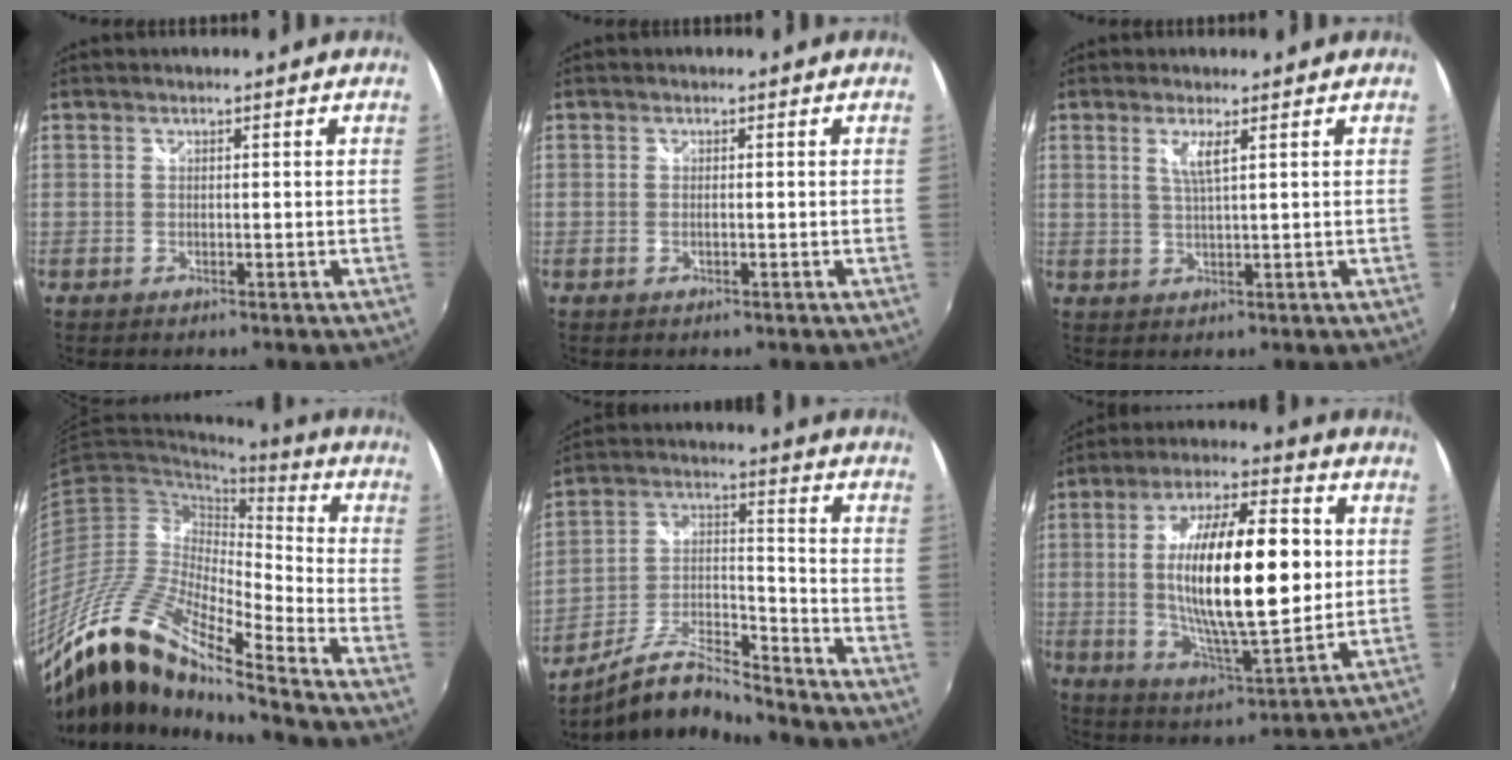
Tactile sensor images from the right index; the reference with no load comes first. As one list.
[{"total": 0.8, "force": [0.0, 0.2, 0.8], "torque": [-0.015, 0.000, -0.002]}, {"total": 3.1, "force": [1.5, 0.1, 2.8], "torque": [-0.054, -0.004, 0.027]}, {"total": 17.6, "force": [-13.9, 2.4, 10.4], "torque": [-0.187, -0.012, -0.281]}, {"total": 11.2, "force": [-9.7, 1.7, 5.3], "torque": [-0.108, 0.009, -0.185]}, {"total": 22.3, "force": [1.4, 6.7, 21.2], "torque": [-0.380, 0.000, 0.030]}]